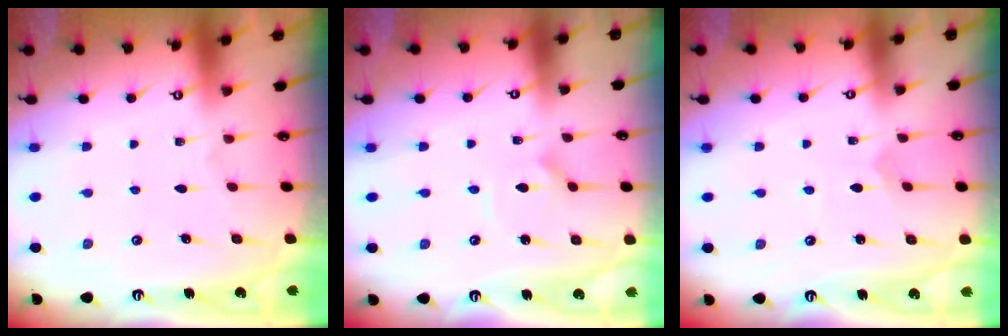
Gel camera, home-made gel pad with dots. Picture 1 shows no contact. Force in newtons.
{"total": 3.1, "press": 3.0, "slide": 0.3}
{"total": 2.4, "press": 2.4, "slide": 0.2}